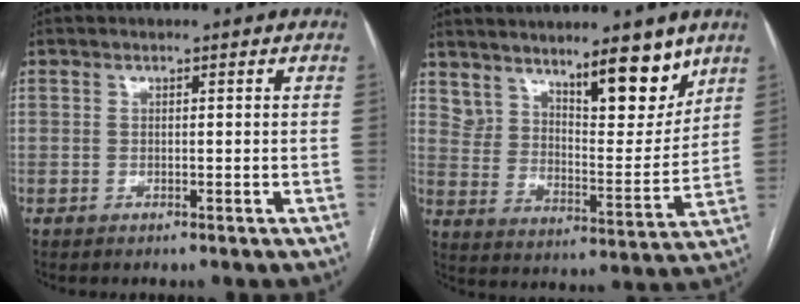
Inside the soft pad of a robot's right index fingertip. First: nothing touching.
{"total": 12.4, "force": [9.4, 3.4, 7.3], "torque": [-0.114, -0.008, 0.163]}